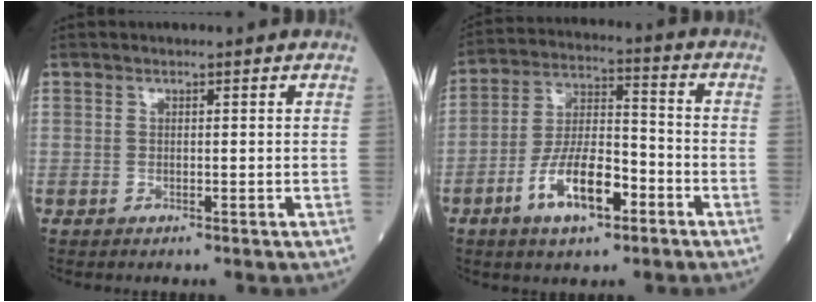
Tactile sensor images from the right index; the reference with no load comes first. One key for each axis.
{"total": 11.1, "fx": -5.3, "fy": 3.9, "fz": 9.0, "tx": -0.178, "ty": 0.008, "tz": -0.093}